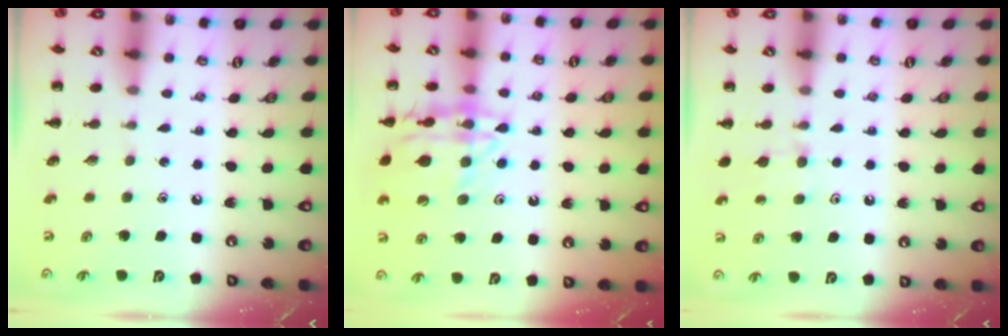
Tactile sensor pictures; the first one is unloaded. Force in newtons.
{"total": 16.2, "press": 16.0, "slide": 2.3}
{"total": 7.2, "press": 6.9, "slide": 1.9}